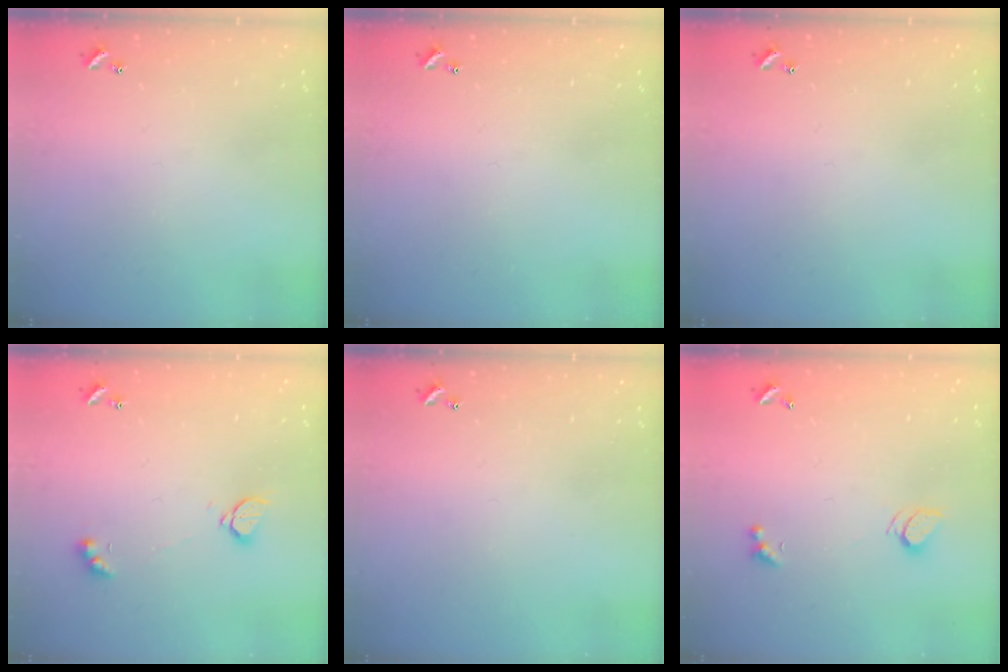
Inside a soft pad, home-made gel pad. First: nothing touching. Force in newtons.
{"total": 0.0}
{"total": 0.0}
{"total": 2.2, "press": 2.2, "slide": 0.2}
{"total": 0.0}
{"total": 2.5, "press": 2.4, "slide": 0.6}